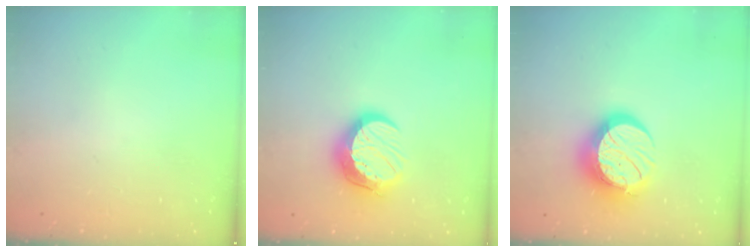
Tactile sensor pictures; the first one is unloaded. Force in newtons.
{"total": 12.5, "press": 12.5, "slide": 0.9}
{"total": 15.9, "press": 15.9, "slide": 1.3}